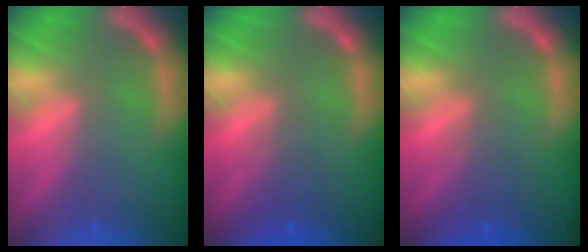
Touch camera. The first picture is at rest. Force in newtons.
{"total": 2.4}
{"total": 2.4}